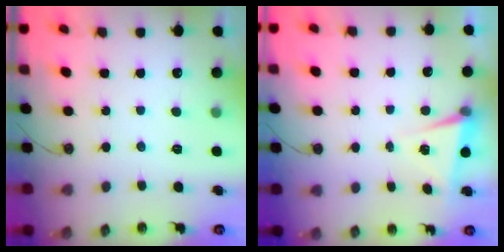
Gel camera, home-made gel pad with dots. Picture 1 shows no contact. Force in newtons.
{"total": 4.4, "press": 2.5, "slide": 3.7}